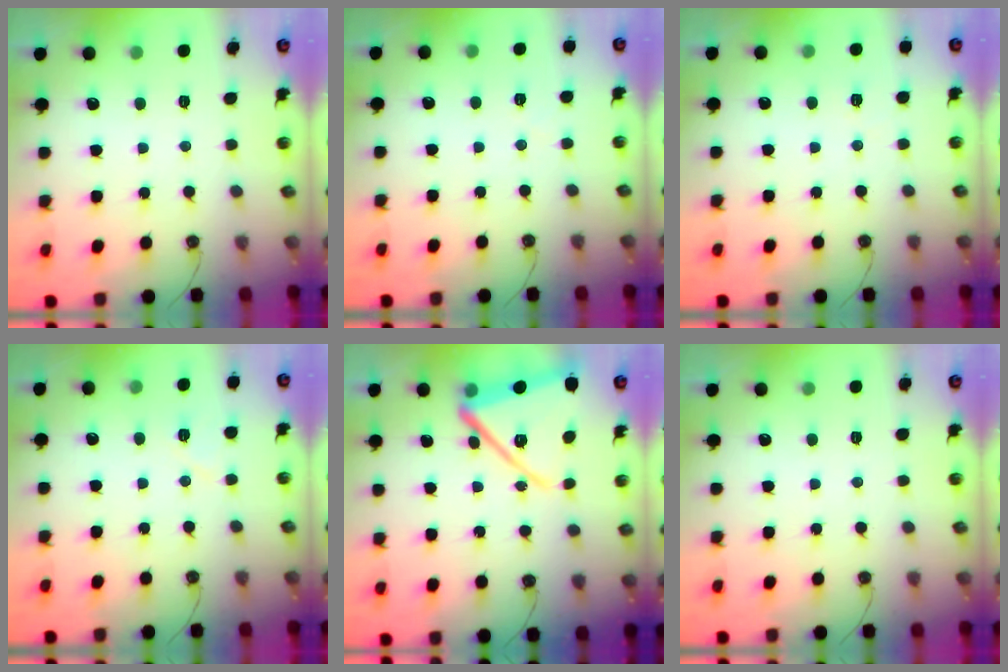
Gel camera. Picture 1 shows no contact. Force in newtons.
{"total": 3.0, "press": 2.0, "slide": 2.2}
{"total": 2.8, "press": 2.0, "slide": 2.0}
{"total": 5.4, "press": 5.0, "slide": 2.0}
{"total": 18.4, "press": 18.3, "slide": 1.6}
{"total": 0.0}